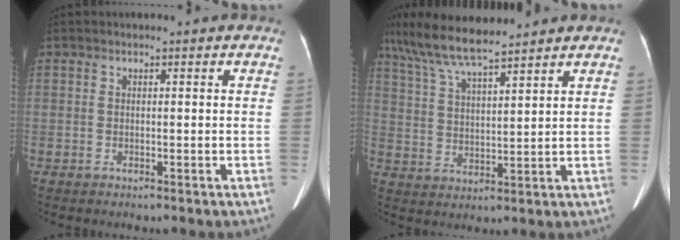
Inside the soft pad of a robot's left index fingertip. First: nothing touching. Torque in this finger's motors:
{"motor_torque": [0.15, -0.86, 0.32, 0.14]}